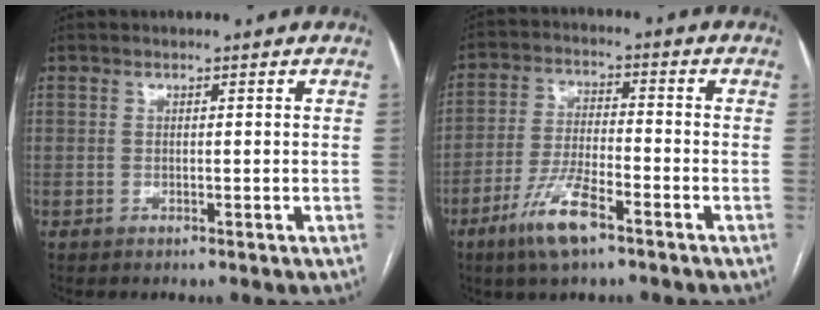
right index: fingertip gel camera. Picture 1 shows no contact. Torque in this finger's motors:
{"motor_torque": [-0.11, -0.20, -0.19, -0.06]}